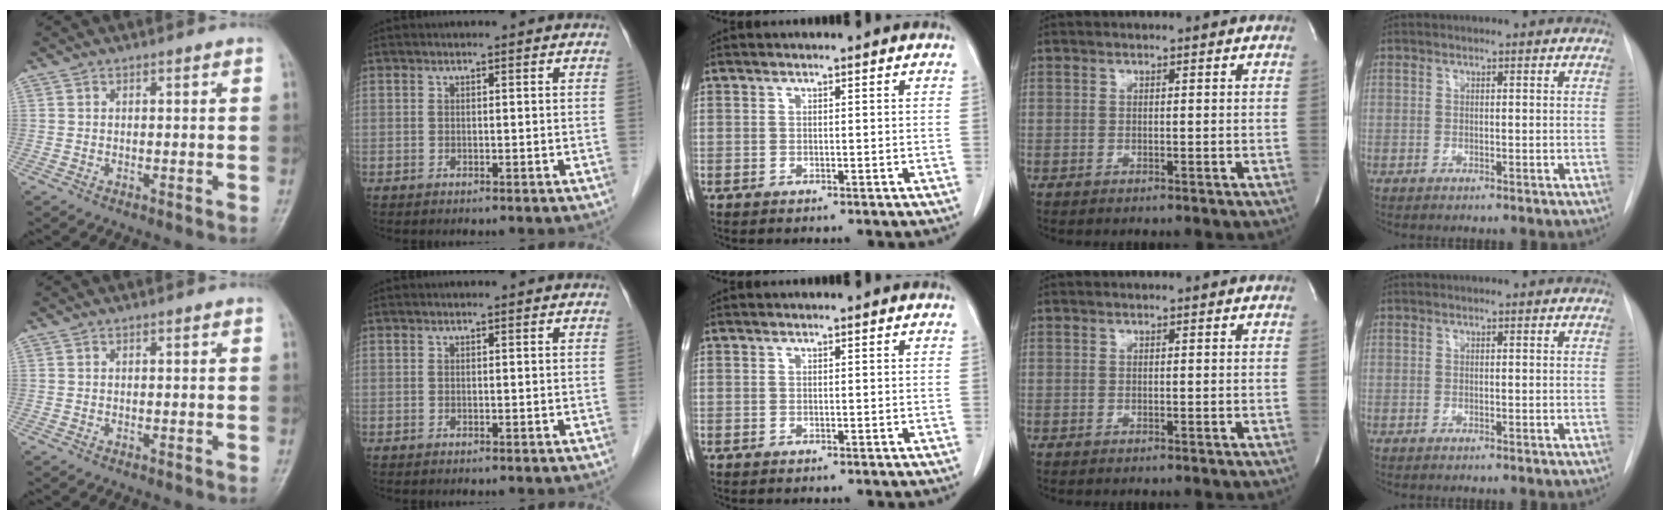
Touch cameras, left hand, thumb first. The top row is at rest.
{}